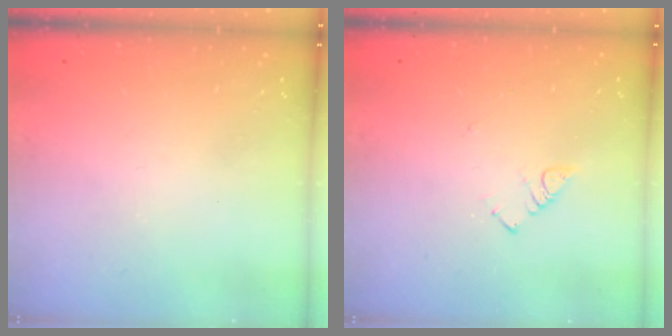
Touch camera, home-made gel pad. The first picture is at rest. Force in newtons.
{"total": 3.0, "press": 2.9, "slide": 0.4}